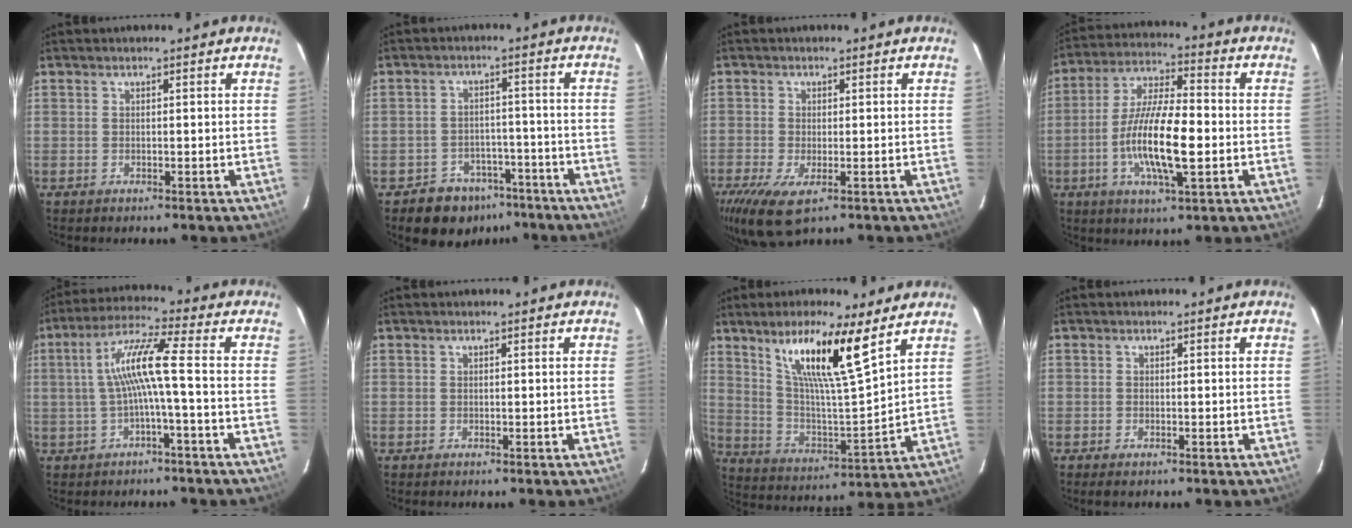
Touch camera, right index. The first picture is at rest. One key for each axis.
{"total": 8.2, "fx": -5.7, "fy": 5.8, "fz": 1.2, "tx": -0.030, "ty": 0.033, "tz": -0.070}
{"total": 6.9, "fx": -3.6, "fy": 2.4, "fz": 5.4, "tx": -0.125, "ty": -0.027, "tz": -0.067}
{"total": 14.0, "fx": -2.9, "fy": 3.4, "fz": 13.2, "tx": -0.258, "ty": -0.004, "tz": -0.058}
{"total": 8.4, "fx": -1.1, "fy": -0.4, "fz": 8.3, "tx": -0.173, "ty": 0.014, "tz": -0.015}
{"total": 0.0}
{"total": 15.8, "fx": 9.8, "fy": 1.7, "fz": 12.3, "tx": -0.212, "ty": 0.007, "tz": 0.184}
{"total": 0.9, "fx": -0.7, "fy": 0.4, "fz": 0.5, "tx": -0.009, "ty": -0.003, "tz": -0.013}